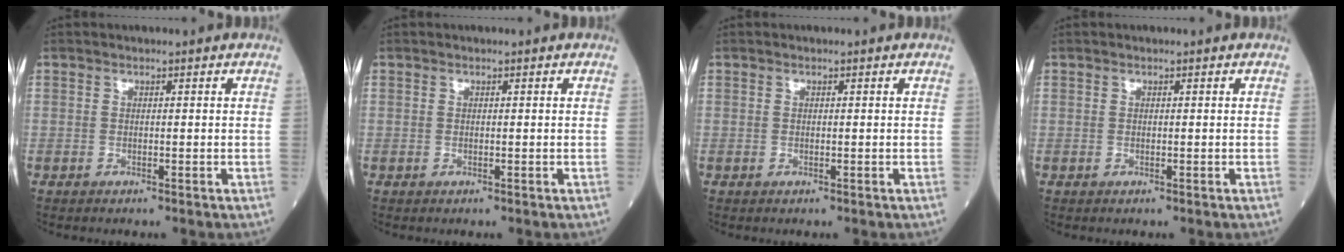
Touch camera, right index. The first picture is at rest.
{"total": 0.0}
{"total": 0.0}
{"total": 0.0}